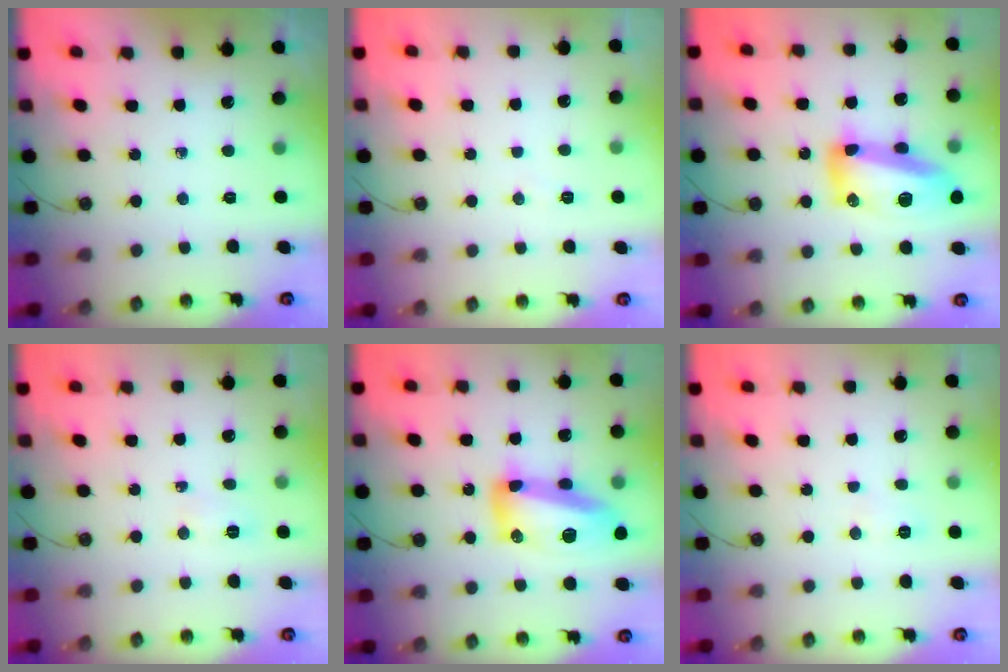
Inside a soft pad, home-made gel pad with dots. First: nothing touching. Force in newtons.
{"total": 3.8, "press": 3.4, "slide": 1.7}
{"total": 17.0, "press": 16.7, "slide": 2.9}
{"total": 3.7, "press": 3.5, "slide": 0.9}
{"total": 17.0, "press": 16.7, "slide": 2.9}
{"total": 16.4, "press": 6.4, "slide": 15.2}